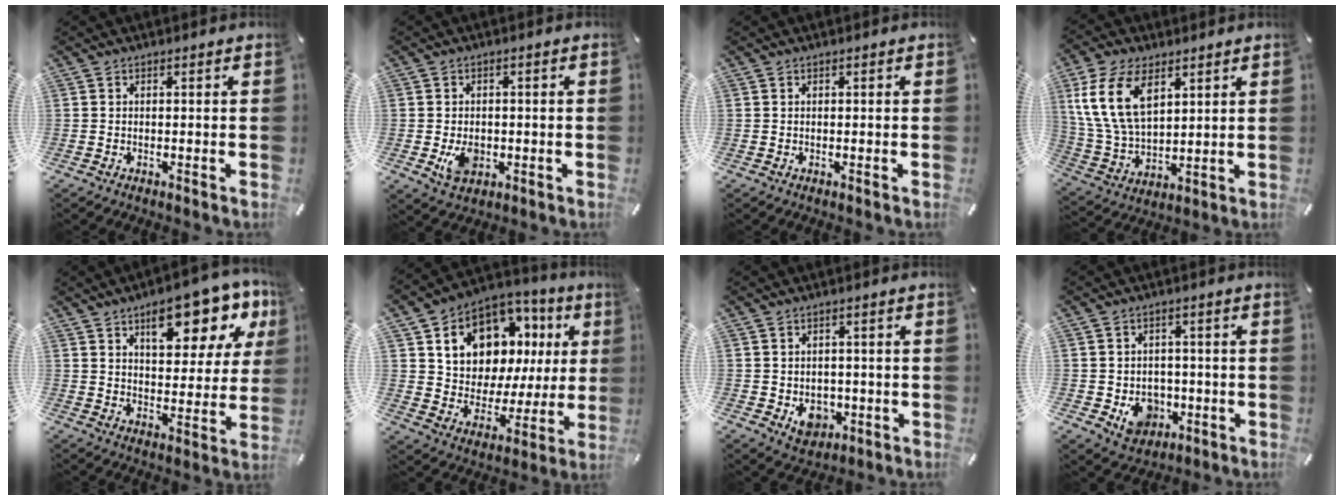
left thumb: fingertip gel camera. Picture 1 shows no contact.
{"total": 5.8, "force": [-1.2, 4.2, 3.8], "torque": [-0.066, -0.005, -0.022]}
{"total": 0.0}
{"total": 14.5, "force": [6.1, 9.0, 9.6], "torque": [-0.247, -0.010, 0.110]}
{"total": 16.6, "force": [9.6, 8.1, 10.8], "torque": [-0.132, -0.055, 0.154]}
{"total": 13.2, "force": [7.3, 9.5, 5.5], "torque": [-0.101, -0.063, 0.135]}
{"total": 6.0, "force": [-1.4, 5.1, 2.9], "torque": [-0.029, 0.004, -0.023]}
{"total": 7.6, "force": [-1.9, 6.6, 3.2], "torque": [-0.039, 0.007, -0.031]}